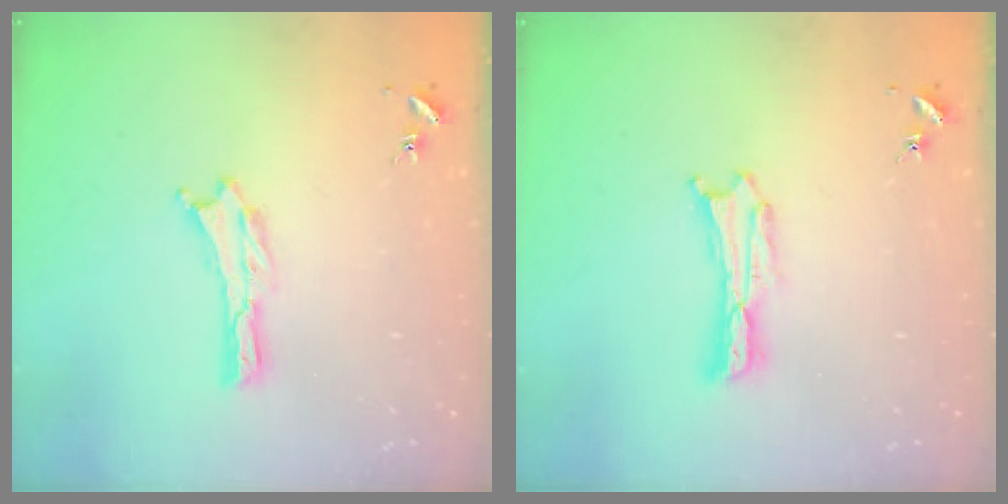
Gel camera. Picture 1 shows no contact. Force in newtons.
{"total": 0.6, "press": 0.6, "slide": 0.2}